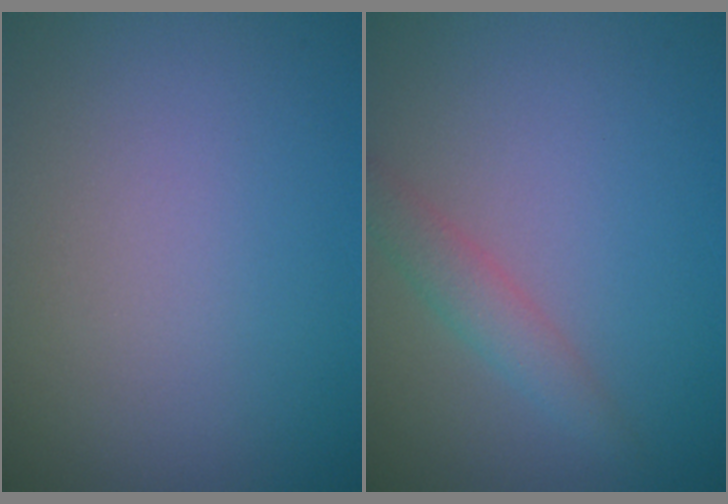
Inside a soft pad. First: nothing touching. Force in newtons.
{"total": 2.0, "press": 2.0, "slide": 0.0}